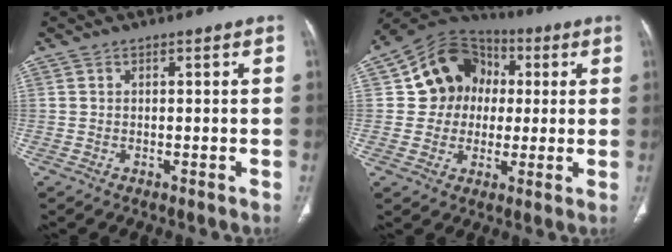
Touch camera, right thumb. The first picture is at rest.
{"total": 13.2, "force": [1.6, 11.9, 5.4], "torque": [-0.046, 0.020, 0.020]}